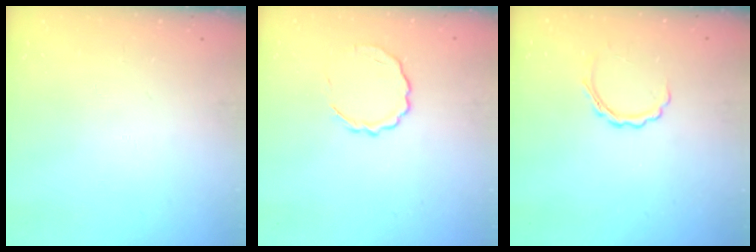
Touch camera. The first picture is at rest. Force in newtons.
{"total": 6.2, "press": 6.0, "slide": 1.5}
{"total": 3.8, "press": 3.6, "slide": 0.9}